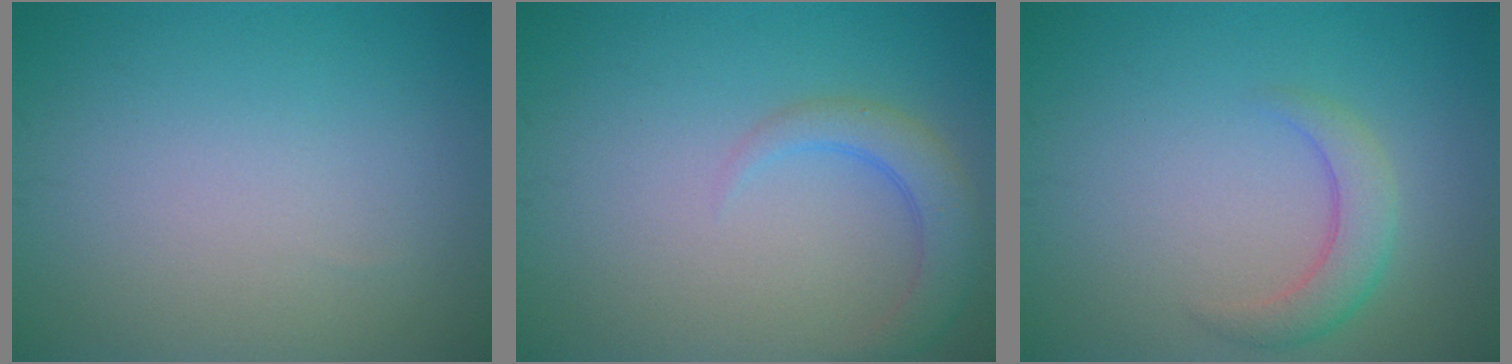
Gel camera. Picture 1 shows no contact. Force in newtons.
{"total": 3.0, "press": 3.0, "slide": 0.3}
{"total": 2.8, "press": 2.8, "slide": 0.1}